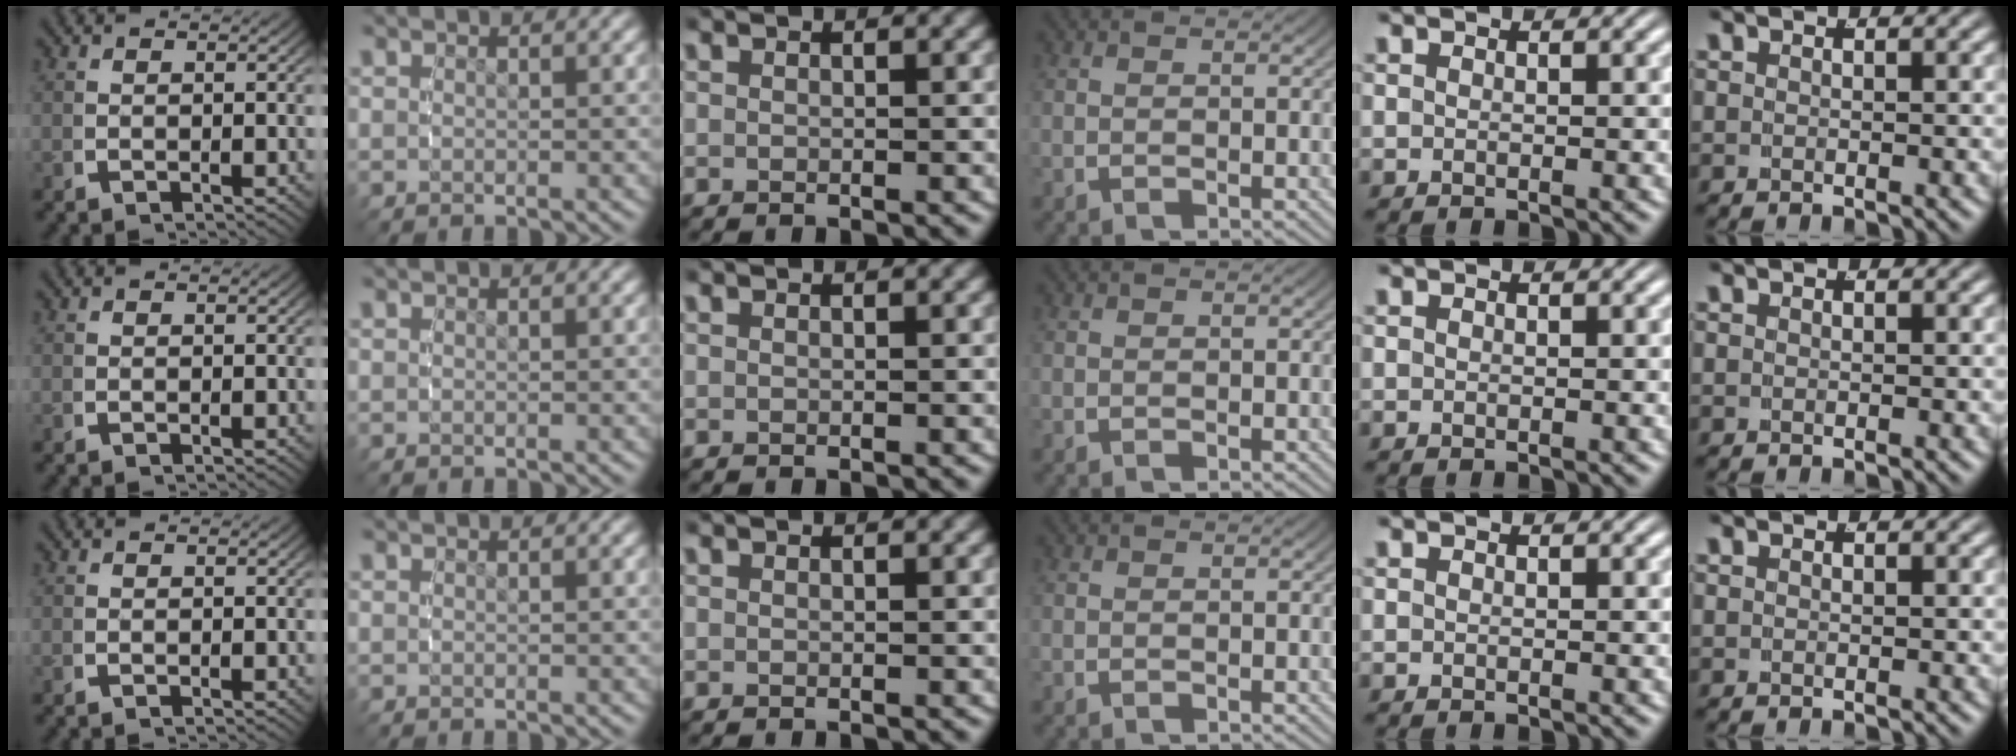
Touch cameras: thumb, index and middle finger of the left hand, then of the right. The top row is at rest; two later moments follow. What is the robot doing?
{"motion": "reach", "object": "jewelry box"}